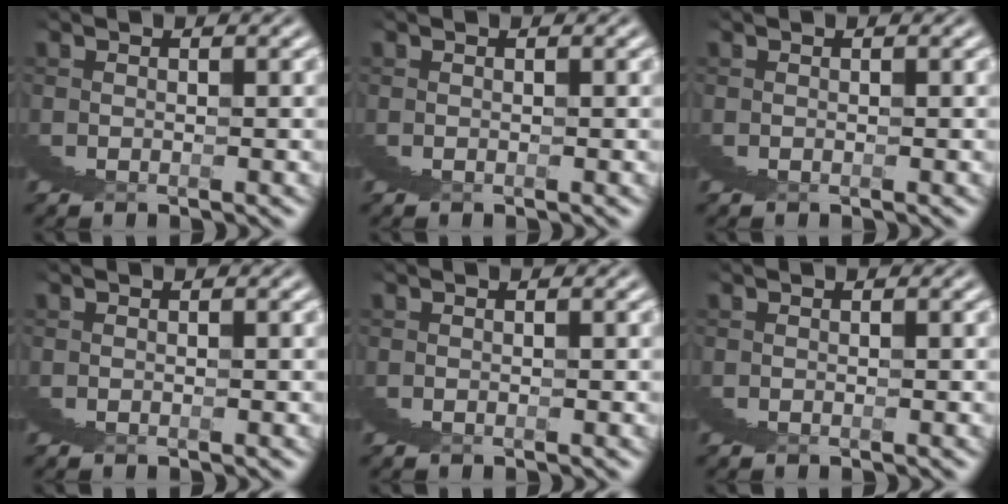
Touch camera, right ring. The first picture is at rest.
{"total": 0.0}
{"total": 0.0}
{"total": 0.0}
{"total": 0.0}
{"total": 0.0}